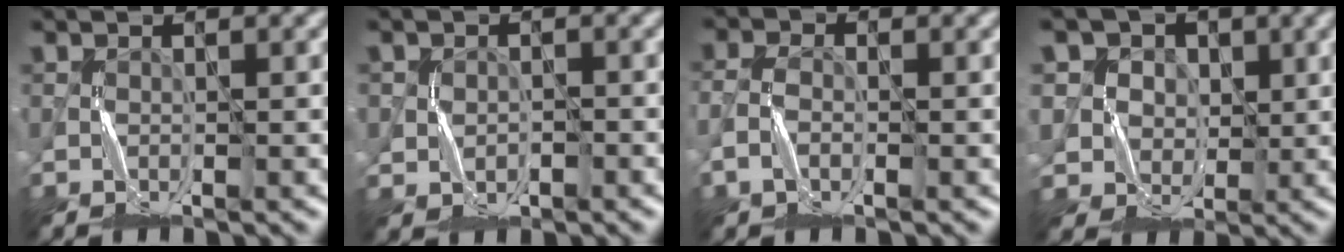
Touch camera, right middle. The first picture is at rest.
{"total": 2.1, "force": [0.0, 1.9, 0.9], "torque": [-0.016, 0.003, 0.004]}
{"total": 2.2, "force": [-1.3, 1.3, 1.3], "torque": [-0.027, 0.008, -0.029]}
{"total": 6.1, "force": [2.5, 5.3, 1.7], "torque": [-0.043, 0.000, 0.040]}